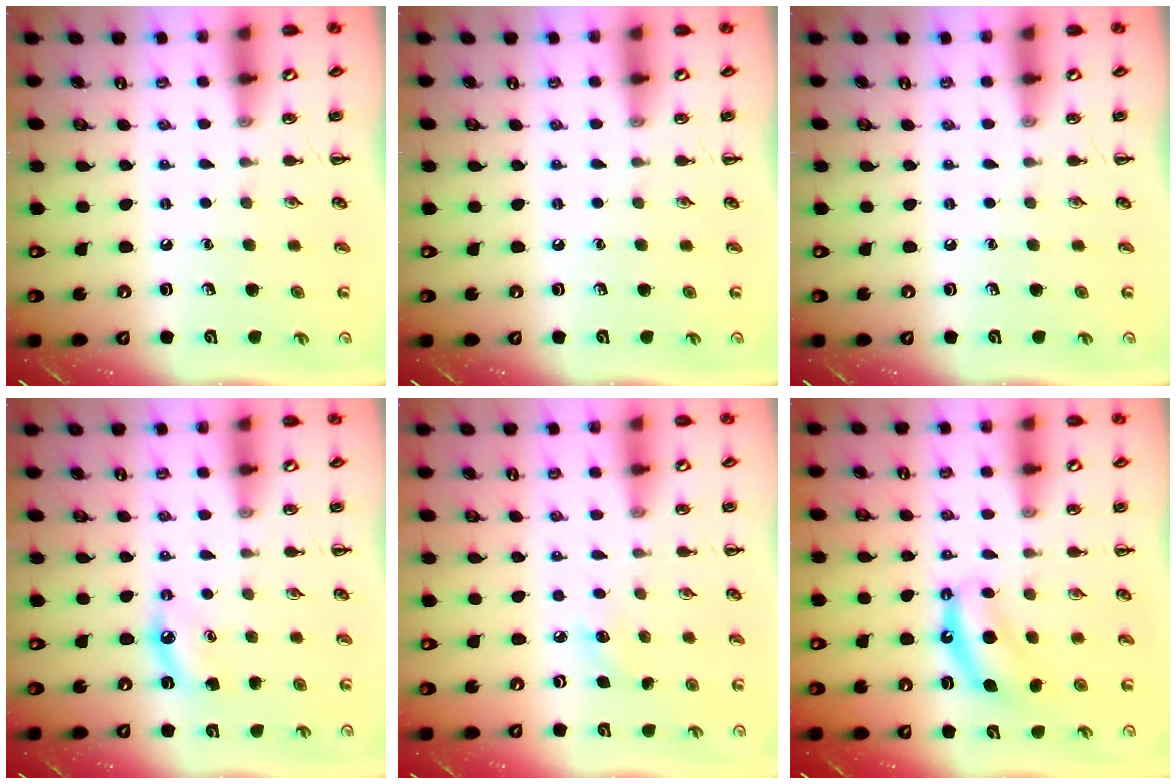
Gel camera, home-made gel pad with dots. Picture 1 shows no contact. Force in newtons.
{"total": 0.0}
{"total": 0.0}
{"total": 5.9, "press": 5.6, "slide": 1.9}
{"total": 5.3, "press": 5.1, "slide": 1.5}
{"total": 7.3, "press": 7.3, "slide": 1.1}